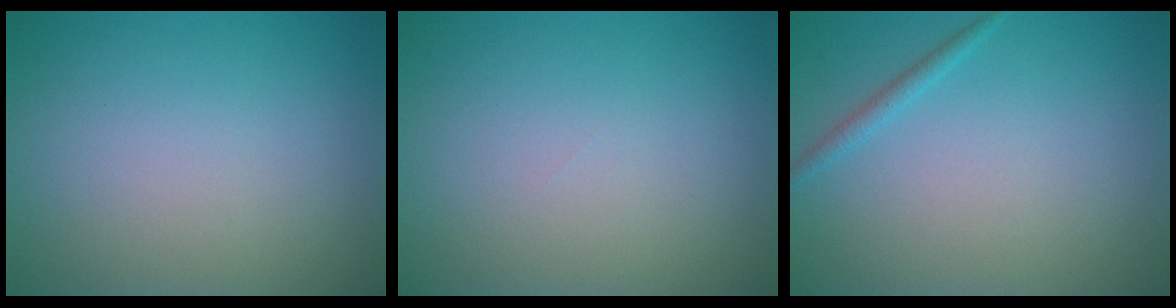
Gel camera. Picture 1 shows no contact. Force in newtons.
{"total": 0.0}
{"total": 1.1, "press": 1.1, "slide": 0.1}